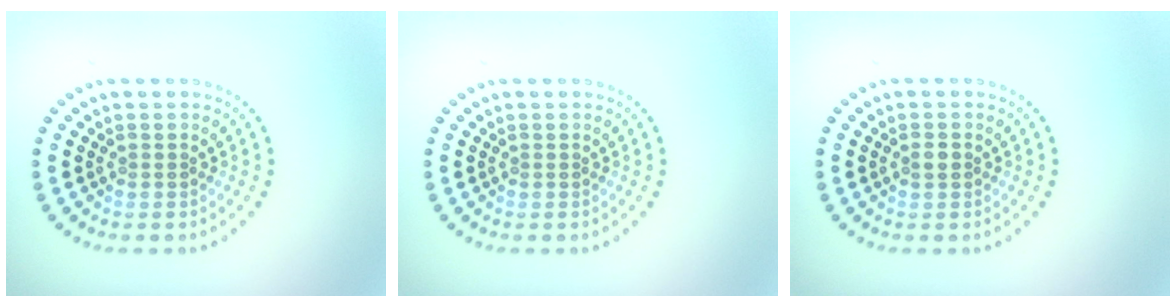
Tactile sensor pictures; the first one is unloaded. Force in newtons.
{"total": 0.0}
{"total": 0.8, "press": 0.7, "slide": 0.3}